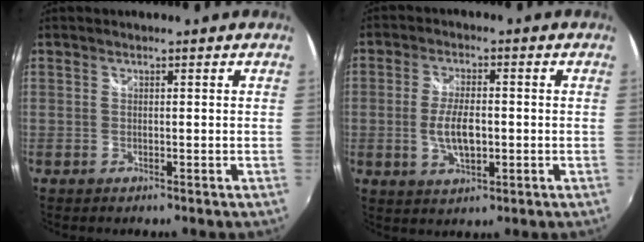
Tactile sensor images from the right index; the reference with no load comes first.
{"total": 7.1, "force": [-1.0, 3.1, 6.3], "torque": [-0.125, -0.004, -0.015]}